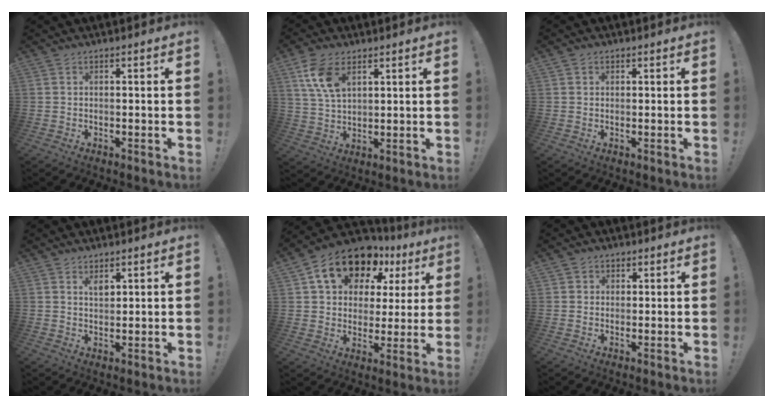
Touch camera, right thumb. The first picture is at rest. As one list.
[{"total": 10.1, "force": [5.2, 5.6, 6.6], "torque": [-0.118, -0.015, 0.097]}, {"total": 1.2, "force": [0.6, 1.0, 0.1], "torque": [0.006, -0.002, 0.010]}, {"total": 4.2, "force": [1.8, 2.6, 2.8], "torque": [-0.045, -0.002, 0.028]}, {"total": 16.5, "force": [10.3, 10.0, 8.3], "torque": [-0.139, -0.058, 0.189]}, {"total": 2.2, "force": [0.8, 2.0, 0.4], "torque": [0.001, -0.005, 0.013]}]